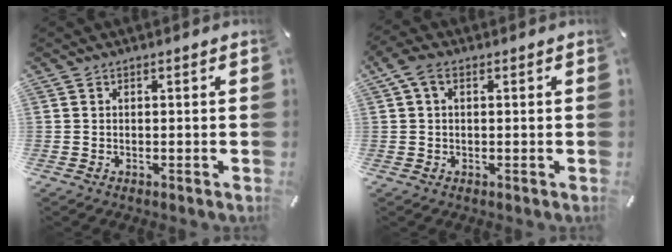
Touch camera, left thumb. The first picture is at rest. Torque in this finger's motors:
{"motor_torque": [0.74, 0.60, 0.48, -0.18, 0.00]}